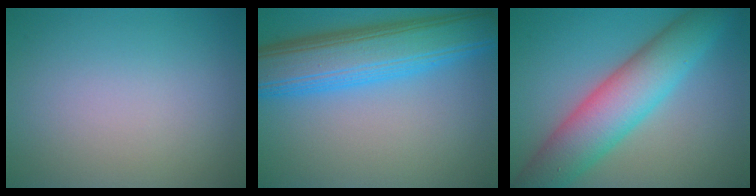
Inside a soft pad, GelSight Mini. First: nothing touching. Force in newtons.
{"total": 9.3, "press": 9.3, "slide": 0.2}
{"total": 8.4, "press": 8.4, "slide": 0.3}